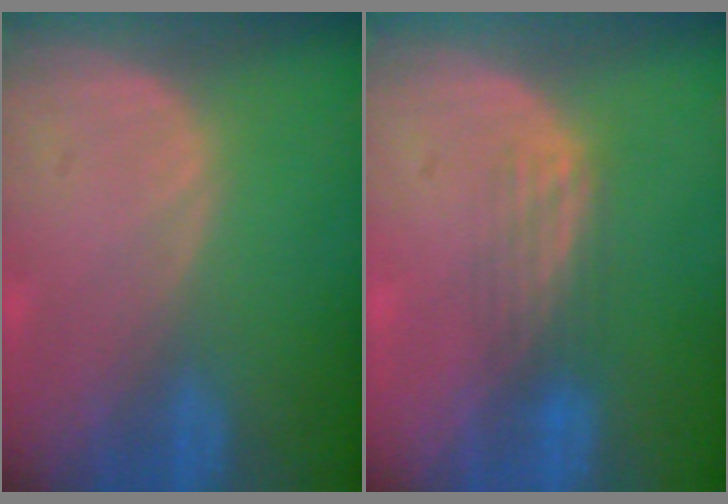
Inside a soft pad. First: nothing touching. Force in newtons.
{"total": 2.7, "press": 2.6, "slide": 0.8}